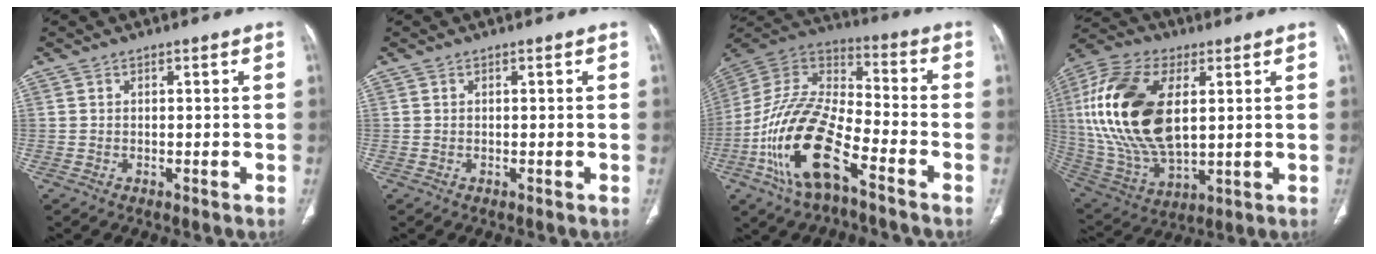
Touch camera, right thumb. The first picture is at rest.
{"total": 0.0}
{"total": 19.6, "force": [-9.1, 7.9, 15.5], "torque": [-0.303, 0.053, -0.176]}
{"total": 24.0, "force": [4.2, 13.0, 19.8], "torque": [-0.412, -0.014, 0.080]}